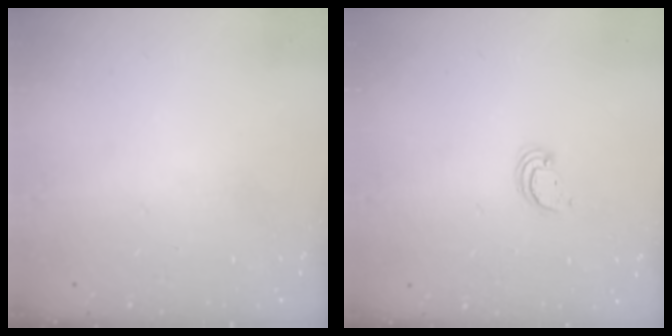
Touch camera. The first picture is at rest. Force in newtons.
{"total": 2.4, "press": 2.4, "slide": 0.2}